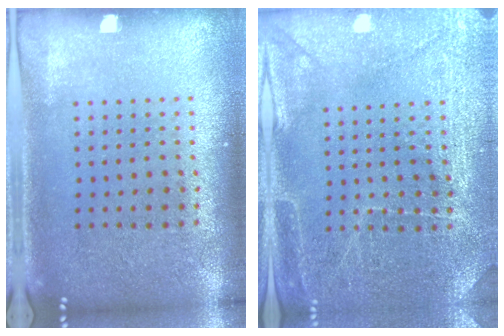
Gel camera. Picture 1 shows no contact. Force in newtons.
{"total": 2.9, "press": 2.9, "slide": 0.2}